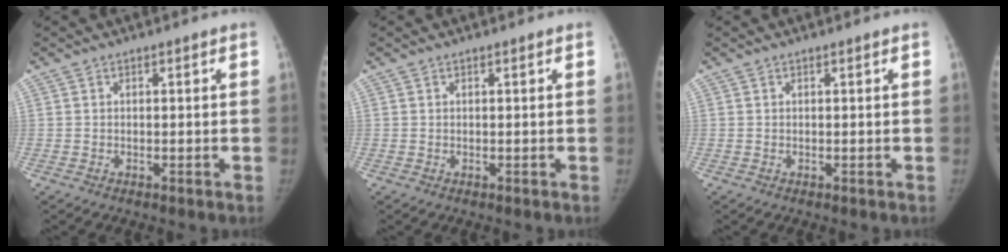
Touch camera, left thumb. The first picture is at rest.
{"total": 0.0}
{"total": 0.0}